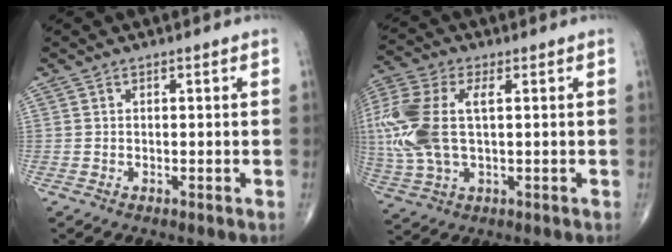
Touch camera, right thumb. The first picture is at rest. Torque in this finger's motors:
{"motor_torque": [0.46, 0.46, 1.37, 0.13, 0.21]}